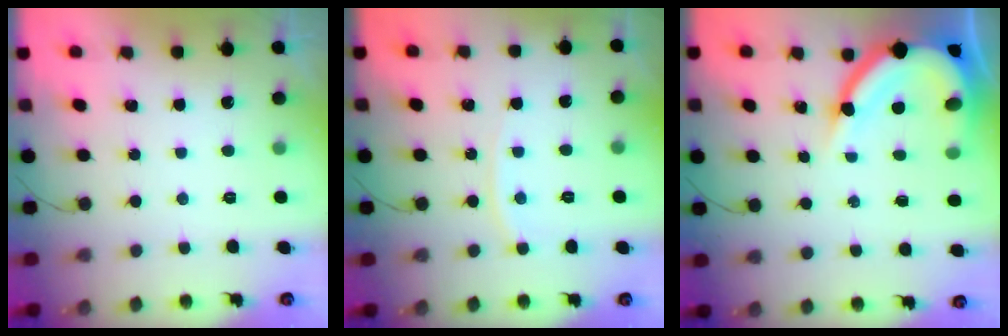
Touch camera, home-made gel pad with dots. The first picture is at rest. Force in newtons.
{"total": 4.2, "press": 4.2, "slide": 0.6}
{"total": 14.4, "press": 14.3, "slide": 1.5}